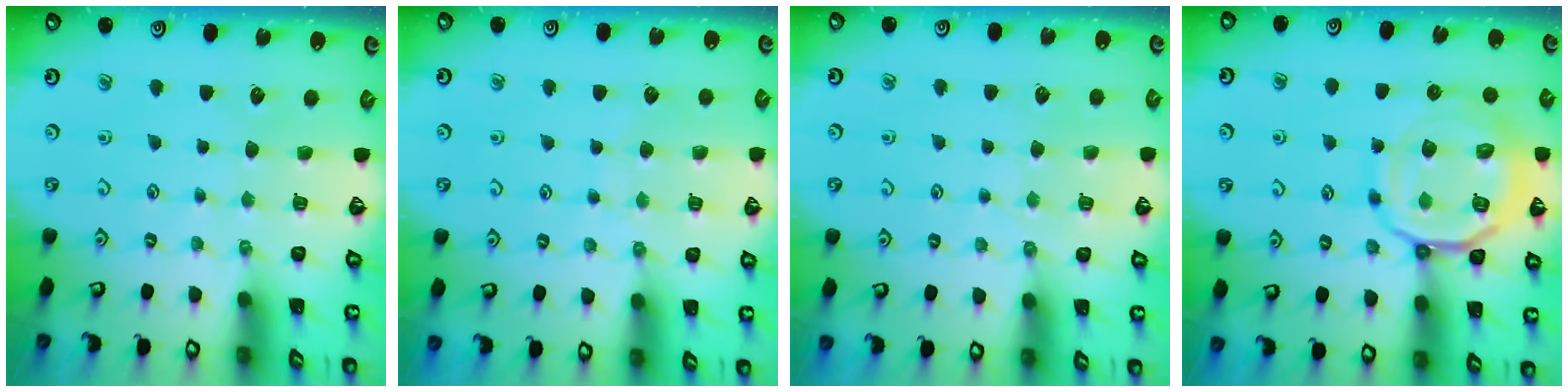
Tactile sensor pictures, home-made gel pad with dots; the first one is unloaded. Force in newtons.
{"total": 5.9, "press": 5.9, "slide": 0.6}
{"total": 3.9, "press": 3.9, "slide": 0.4}
{"total": 16.7, "press": 16.6, "slide": 1.9}